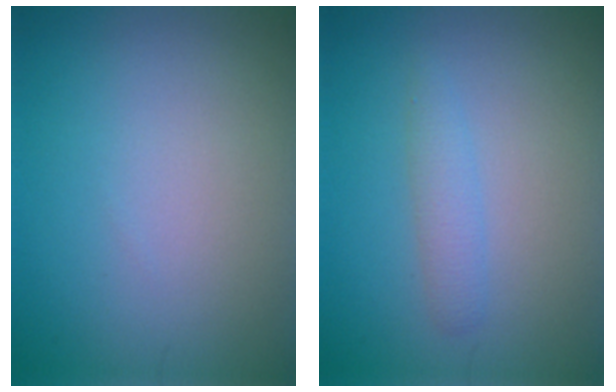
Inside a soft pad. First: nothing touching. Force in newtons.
{"total": 1.6, "press": 1.6, "slide": 0.2}